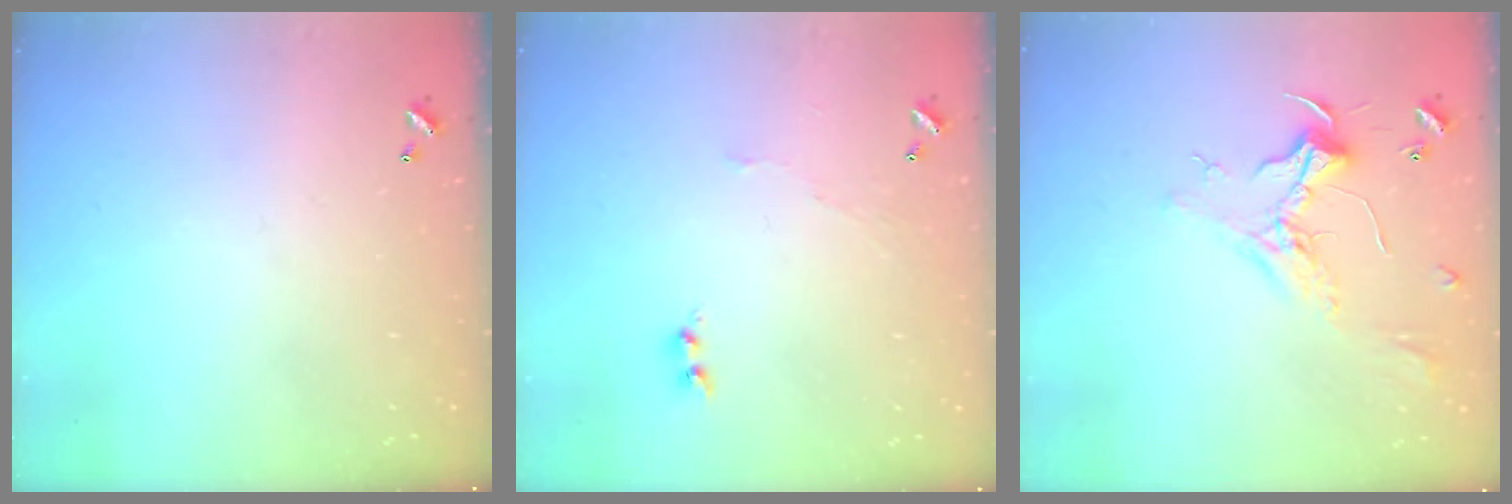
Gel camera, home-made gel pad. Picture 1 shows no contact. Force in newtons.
{"total": 3.8, "press": 3.7, "slide": 0.6}
{"total": 2.5, "press": 2.3, "slide": 0.8}